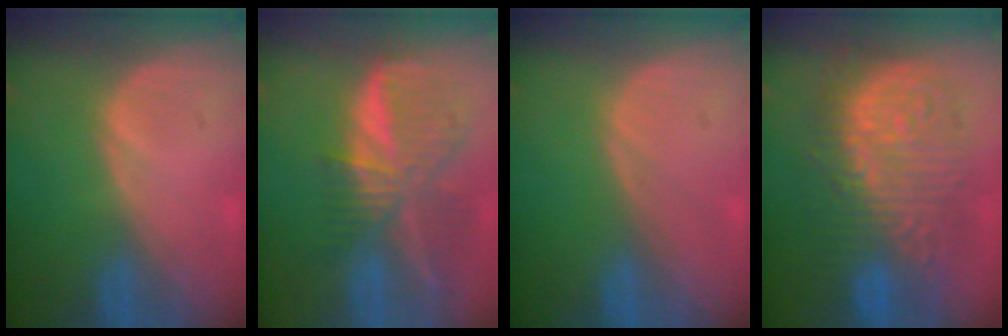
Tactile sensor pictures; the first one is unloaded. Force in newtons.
{"total": 9.5, "press": 8.3, "slide": 4.6}
{"total": 0.0}
{"total": 13.4, "press": 13.3, "slide": 1.2}